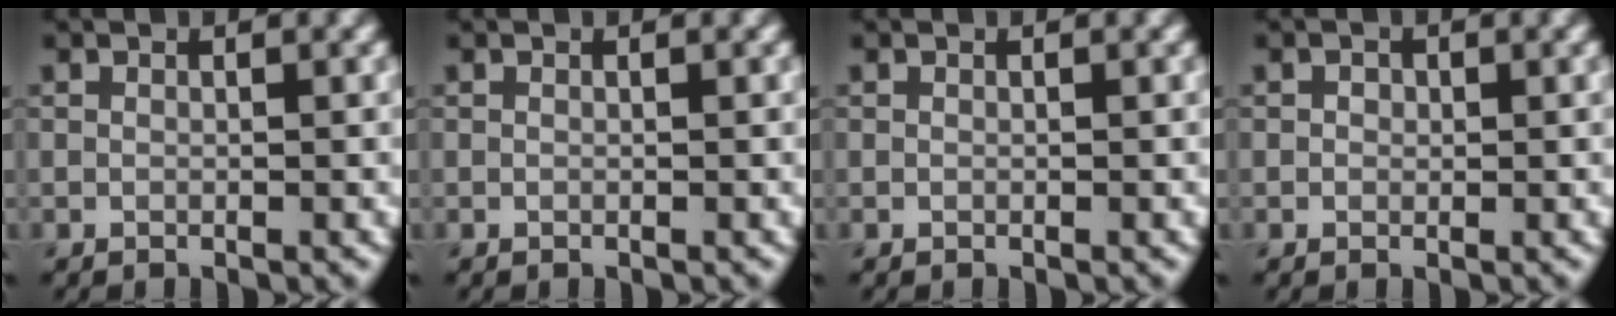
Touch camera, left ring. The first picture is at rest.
{"total": 0.0}
{"total": 0.0}
{"total": 0.7, "force": [0.2, 0.6, 0.3], "torque": [-0.004, -0.004, -0.001]}